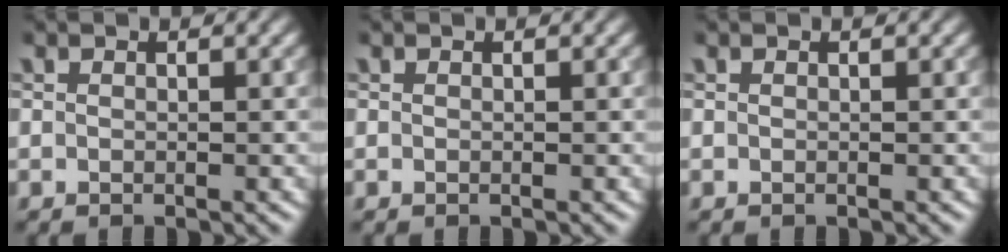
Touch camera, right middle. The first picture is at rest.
{"total": 0.0}
{"total": 0.0}